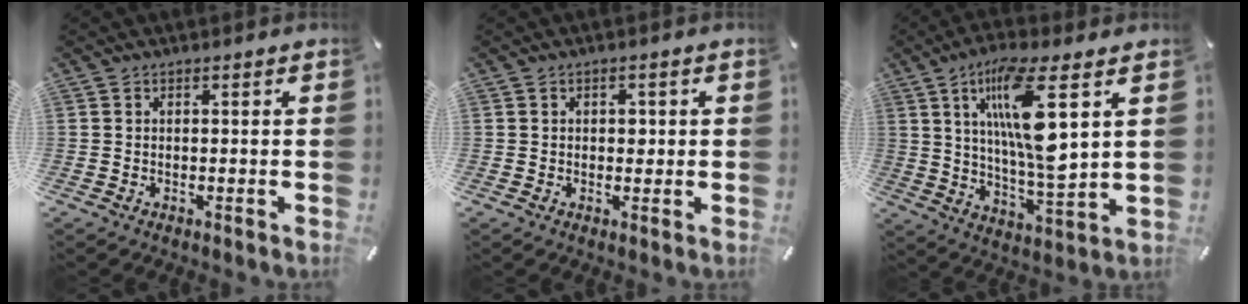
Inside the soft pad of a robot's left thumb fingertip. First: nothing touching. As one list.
[{"total": 1.9, "force": [0.2, 1.5, 1.1], "torque": [-0.007, 0.001, -0.003]}, {"total": 17.4, "force": [6.0, 4.0, 15.8], "torque": [-0.315, -0.024, 0.084]}]